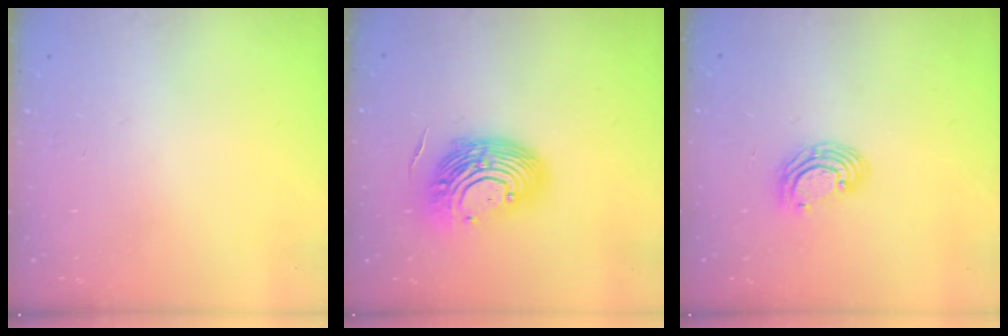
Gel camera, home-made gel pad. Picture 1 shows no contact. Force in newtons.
{"total": 14.4, "press": 14.2, "slide": 2.4}
{"total": 6.0, "press": 6.0, "slide": 0.4}